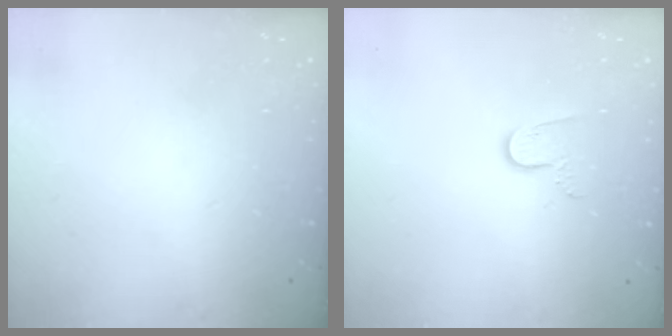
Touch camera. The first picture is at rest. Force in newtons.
{"total": 6.1, "press": 6.1, "slide": 0.6}